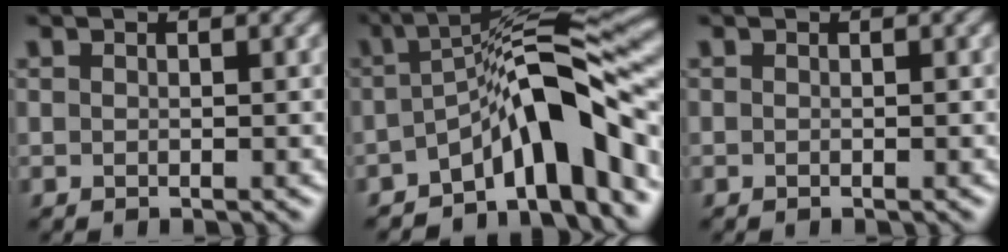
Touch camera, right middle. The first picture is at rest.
{"total": 9.4, "force": [-4.1, 2.5, 8.1], "torque": [-0.099, 0.017, -0.079]}
{"total": 0.0}